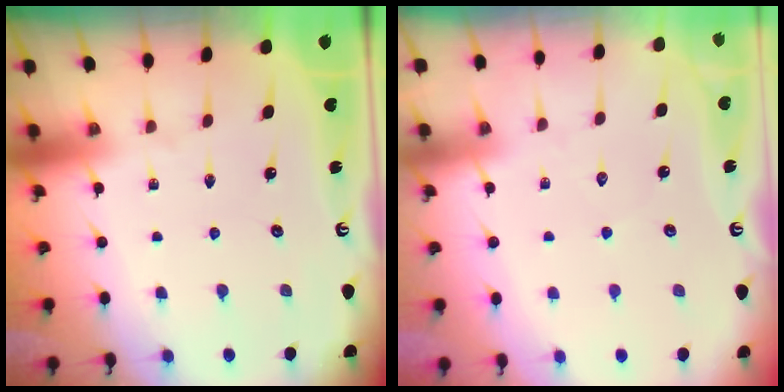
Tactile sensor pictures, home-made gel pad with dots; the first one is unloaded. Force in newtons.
{"total": 2.9, "press": 2.8, "slide": 0.3}